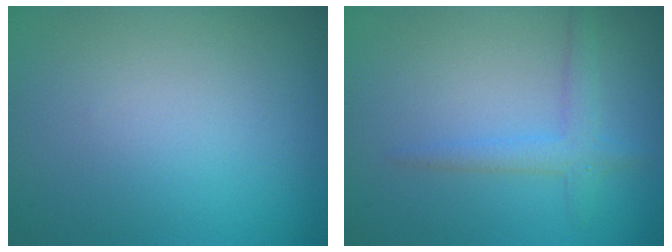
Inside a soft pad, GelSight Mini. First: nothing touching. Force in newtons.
{"total": 2.1, "press": 2.1, "slide": 0.0}